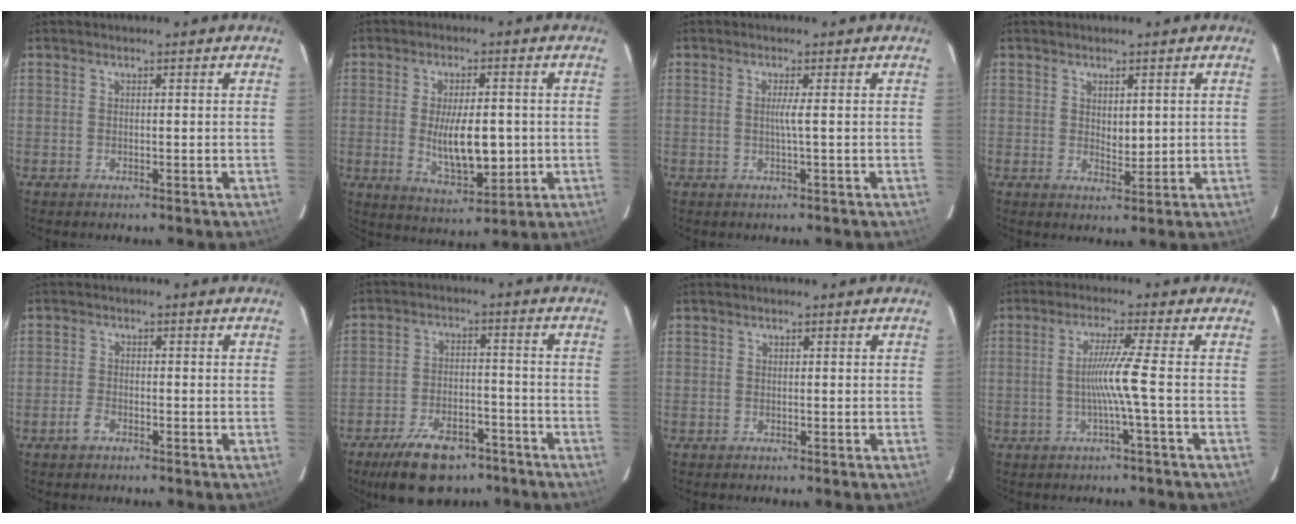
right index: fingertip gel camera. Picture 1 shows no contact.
{"total": 9.5, "force": [-0.5, 3.3, 8.9], "torque": [-0.156, -0.012, 0.002]}
{"total": 1.5, "force": [0.0, -0.5, 1.4], "torque": [-0.030, 0.000, -0.001]}
{"total": 2.3, "force": [0.6, 1.2, 1.9], "torque": [-0.026, -0.008, 0.014]}
{"total": 1.8, "force": [-1.2, 0.8, 1.1], "torque": [-0.028, 0.000, -0.021]}
{"total": 11.7, "force": [-8.6, 5.1, 6.0], "torque": [-0.108, -0.004, -0.139]}
{"total": 0.0}
{"total": 5.3, "force": [-0.9, -1.9, 4.9], "torque": [-0.096, 0.000, -0.015]}